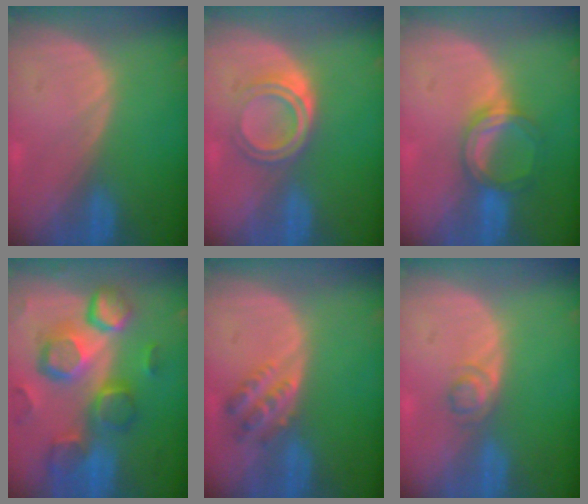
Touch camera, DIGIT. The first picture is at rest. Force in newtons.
{"total": 5.1, "press": 4.5, "slide": 2.5}
{"total": 5.2, "press": 4.9, "slide": 1.7}
{"total": 12.5, "press": 10.9, "slide": 6.1}
{"total": 4.4, "press": 3.9, "slide": 2.0}
{"total": 2.2, "press": 2.2, "slide": 0.2}